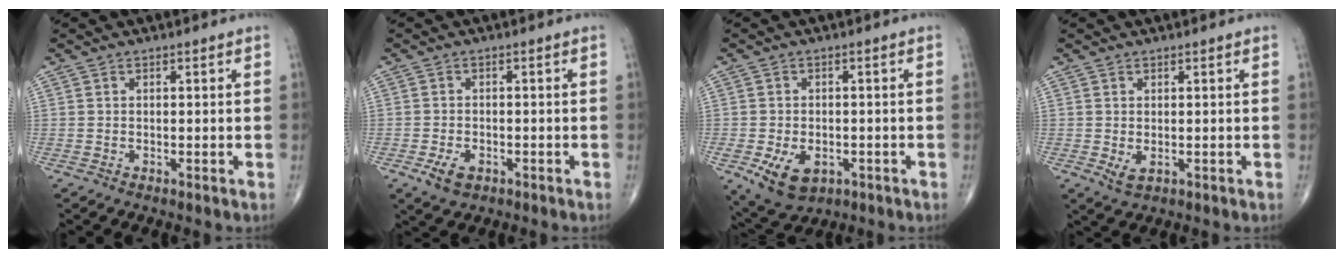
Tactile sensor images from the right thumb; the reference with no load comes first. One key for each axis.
{"total": 3.9, "fx": -1.9, "fy": 2.4, "fz": 2.5, "tx": -0.043, "ty": 0.002, "tz": -0.029}
{"total": 8.4, "fx": -3.1, "fy": 5.5, "fz": 5.6, "tx": -0.089, "ty": 0.001, "tz": -0.038}
{"total": 2.2, "fx": -0.3, "fy": 1.1, "fz": 1.8, "tx": -0.029, "ty": -0.005, "tz": 0.002}